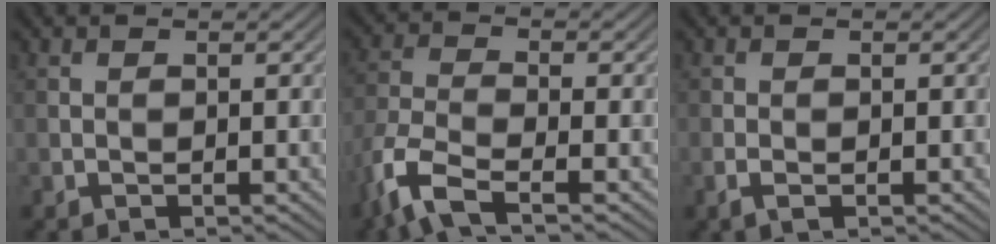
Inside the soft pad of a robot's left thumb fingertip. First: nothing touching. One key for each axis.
{"total": 6.6, "fx": -4.3, "fy": 1.8, "fz": 4.7, "tx": -0.111, "ty": -0.009, "tz": -0.103}
{"total": 1.3, "fx": -0.6, "fy": 0.6, "fz": 1.0, "tx": -0.025, "ty": -0.001, "tz": -0.012}